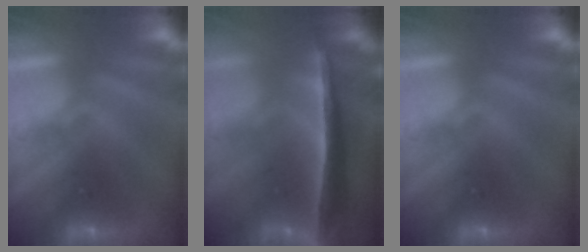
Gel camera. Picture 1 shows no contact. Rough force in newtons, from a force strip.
{"total": 8.4}
{"total": 0.0}